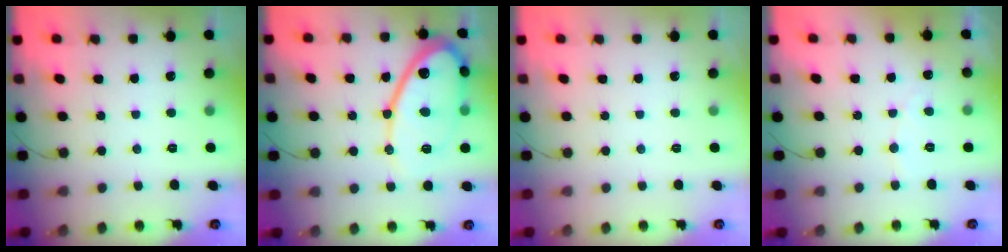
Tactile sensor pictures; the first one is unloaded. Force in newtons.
{"total": 15.9, "press": 15.9, "slide": 1.3}
{"total": 0.0}
{"total": 3.2, "press": 3.2, "slide": 0.2}